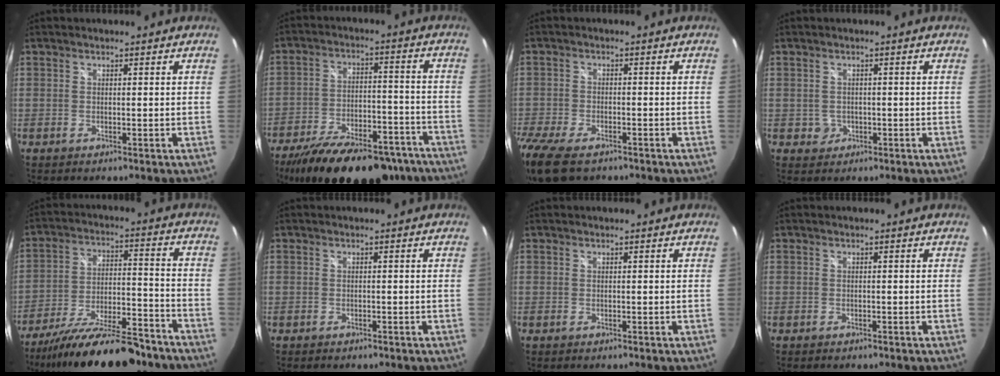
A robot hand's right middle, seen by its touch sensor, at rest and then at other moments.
{"total": 25.8, "force": [-20.1, 9.8, 12.9], "torque": [-0.234, -0.011, -0.280]}
{"total": 13.2, "force": [-9.4, 5.9, 7.2], "torque": [-0.193, -0.050, -0.171]}
{"total": 2.2, "force": [-0.4, 2.1, 0.4], "torque": [-0.006, 0.000, -0.001]}
{"total": 21.0, "force": [-17.1, 4.9, 11.1], "torque": [-0.197, -0.029, -0.259]}
{"total": 0.9, "force": [-0.8, 0.5, 0.3], "torque": [-0.009, 0.000, -0.012]}
{"total": 0.0}
{"total": 0.7, "force": [-0.6, 0.4, 0.2], "torque": [-0.007, -0.001, -0.010]}